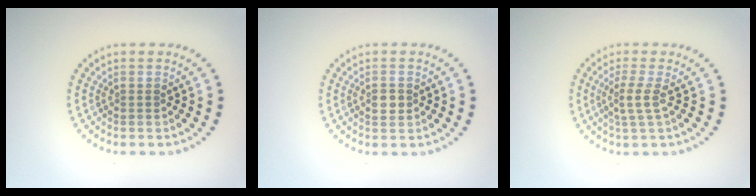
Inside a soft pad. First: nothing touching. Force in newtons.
{"total": 1.6, "press": 1.5, "slide": 0.3}
{"total": 2.1, "press": 1.6, "slide": 1.3}